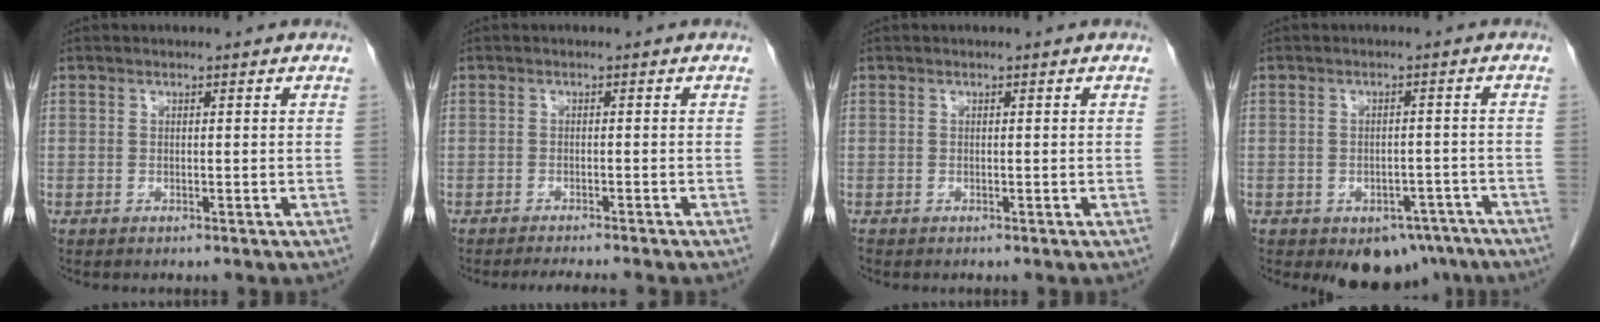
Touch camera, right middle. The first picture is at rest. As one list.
[{"total": 4.3, "force": [-3.9, -0.2, 1.9], "torque": [-0.017, -0.008, -0.055]}, {"total": 0.0}, {"total": 7.3, "force": [-5.2, 4.2, 3.0], "torque": [-0.017, 0.010, -0.064]}]